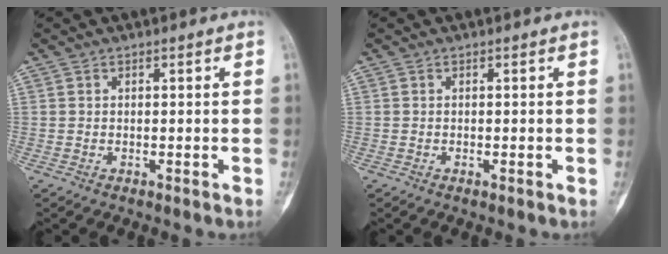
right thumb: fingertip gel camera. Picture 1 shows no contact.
{"total": 0.0}